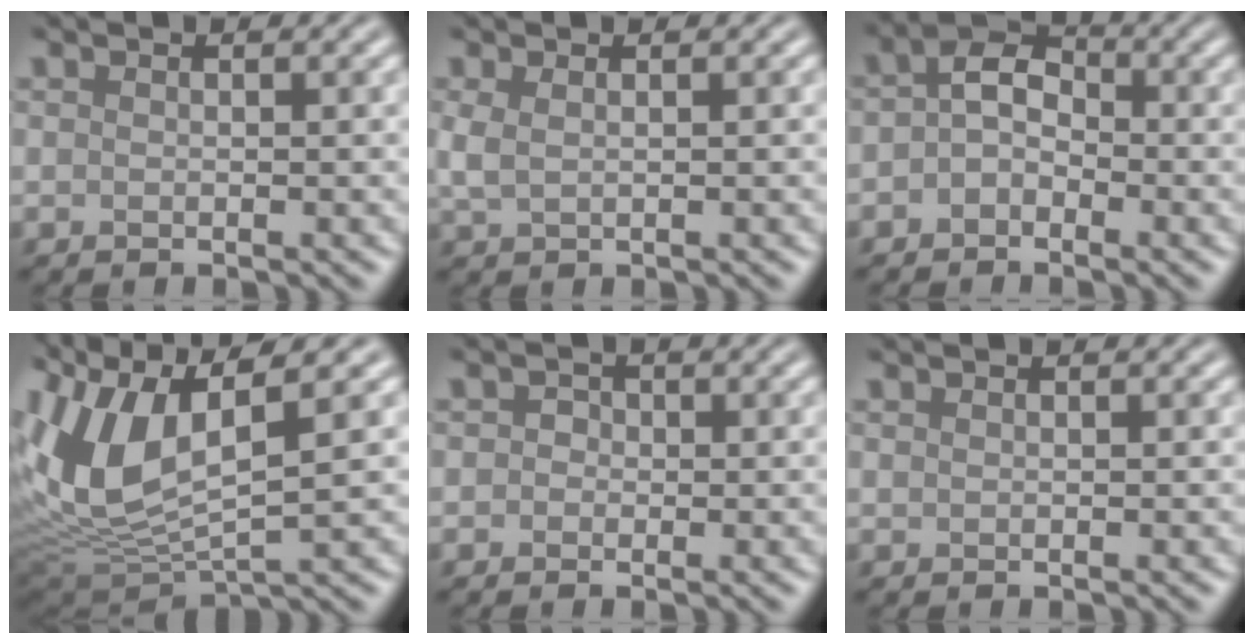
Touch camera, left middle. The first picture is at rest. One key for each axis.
{"total": 1.5, "fx": 0.3, "fy": 0.8, "fz": 1.2, "tx": -0.035, "ty": 0.000, "tz": 0.008}
{"total": 3.1, "fx": -0.9, "fy": 2.2, "fz": 2.0, "tx": -0.036, "ty": 0.007, "tz": -0.028}
{"total": 10.9, "fx": 2.2, "fy": 4.8, "fz": 9.6, "tx": -0.219, "ty": 0.000, "tz": 0.044}
{"total": 1.4, "fx": 0.1, "fy": 1.3, "fz": 0.5, "tx": 0.005, "ty": 0.001, "tz": -0.015}
{"total": 0.0}